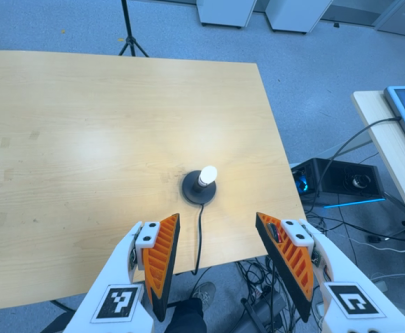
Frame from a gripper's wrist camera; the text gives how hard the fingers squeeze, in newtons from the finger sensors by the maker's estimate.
{"total": 0.0}